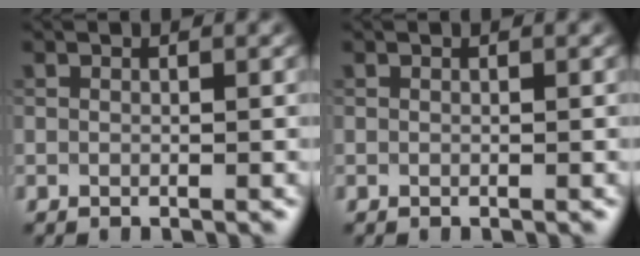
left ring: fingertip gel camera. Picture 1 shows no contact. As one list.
[{"total": 0.0}]